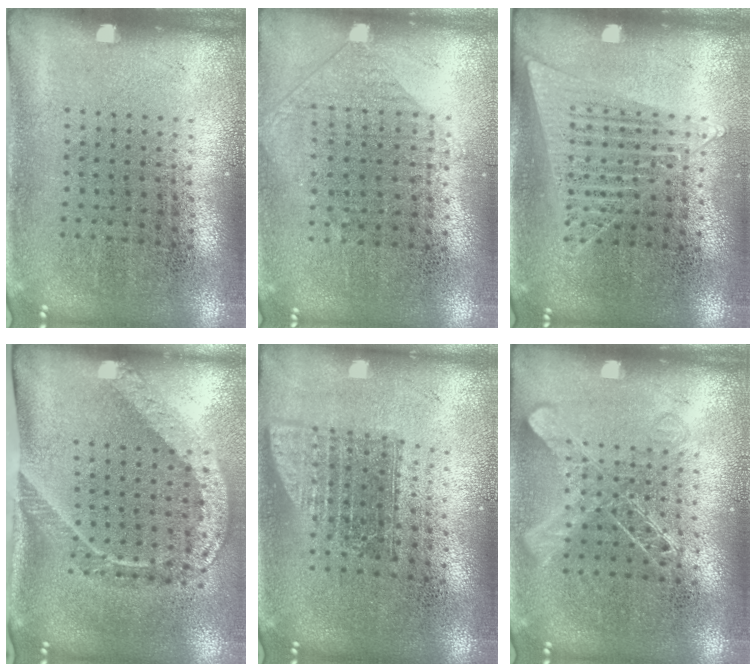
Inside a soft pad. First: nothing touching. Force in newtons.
{"total": 0.9, "press": 0.9, "slide": 0.3}
{"total": 1.4, "press": 1.3, "slide": 0.4}
{"total": 2.1, "press": 1.5, "slide": 1.5}
{"total": 1.6, "press": 1.2, "slide": 0.9}
{"total": 2.0, "press": 1.9, "slide": 0.3}